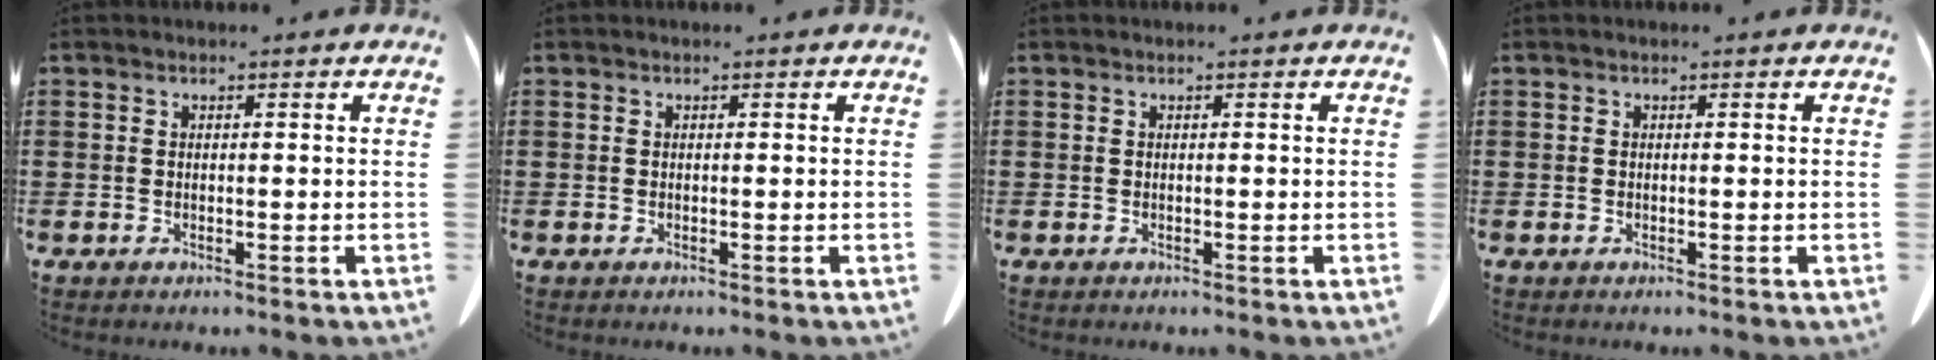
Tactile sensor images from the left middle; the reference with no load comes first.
{"total": 0.0}
{"total": 0.0}
{"total": 0.0}